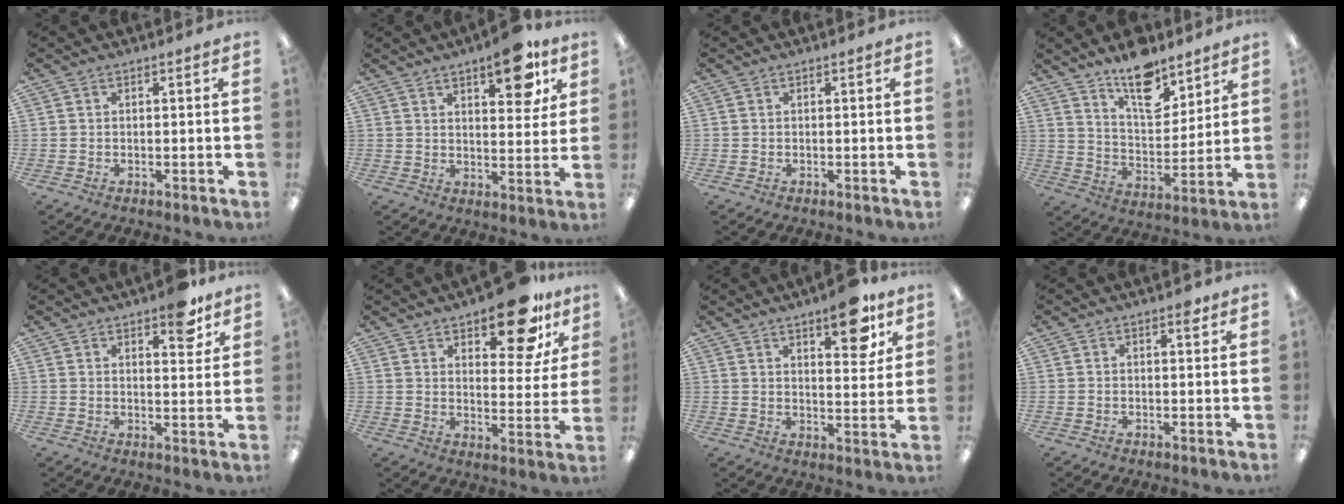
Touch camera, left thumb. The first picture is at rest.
{"total": 11.1, "force": [7.2, 4.1, 7.5], "torque": [-0.079, -0.041, 0.113]}
{"total": 0.0}
{"total": 14.0, "force": [10.7, 6.2, 6.6], "torque": [-0.096, -0.066, 0.190]}
{"total": 7.0, "force": [5.0, 2.8, 4.0], "torque": [-0.043, -0.026, 0.081]}
{"total": 15.3, "force": [10.7, 6.4, 8.9], "torque": [-0.113, -0.059, 0.178]}
{"total": 11.0, "force": [7.3, 3.8, 7.2], "torque": [-0.074, -0.045, 0.116]}
{"total": 1.9, "force": [1.1, 0.7, 1.3], "torque": [-0.004, -0.007, 0.013]}